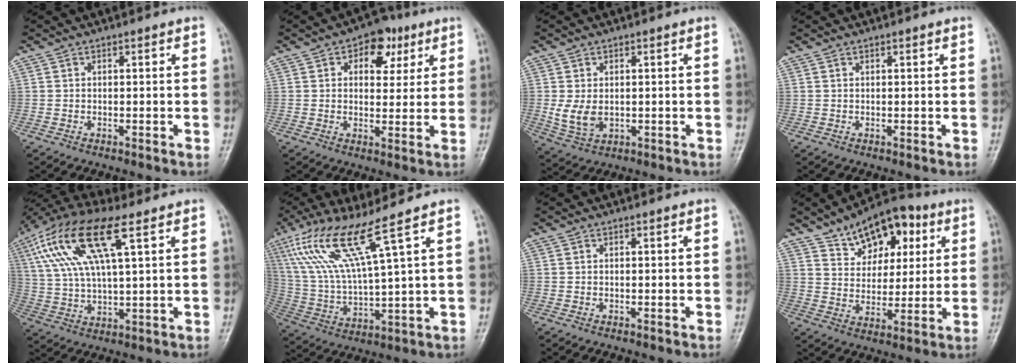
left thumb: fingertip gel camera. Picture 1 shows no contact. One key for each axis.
{"total": 8.5, "fx": 3.7, "fy": 5.6, "fz": 5.2, "tx": -0.028, "ty": -0.007, "tz": 0.046}
{"total": 5.5, "fx": -0.1, "fy": 3.8, "fz": 3.9, "tx": -0.069, "ty": -0.009, "tz": 0.010}
{"total": 0.0}
{"total": 17.4, "fx": 7.4, "fy": 5.8, "fz": 14.7, "tx": -0.306, "ty": 0.009, "tz": 0.137}
{"total": 15.4, "fx": 8.7, "fy": 1.0, "fz": 12.7, "tx": -0.270, "ty": -0.036, "tz": 0.177}
{"total": 0.0}
{"total": 14.8, "fx": 7.5, "fy": 9.2, "fz": 8.9, "tx": -0.087, "ty": -0.019, "tz": 0.120}